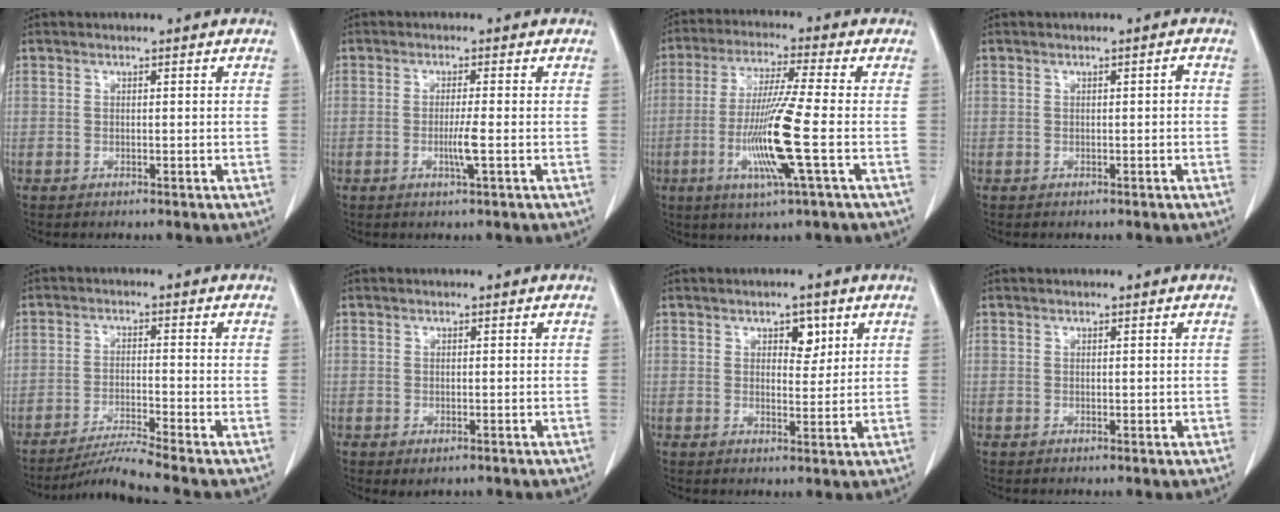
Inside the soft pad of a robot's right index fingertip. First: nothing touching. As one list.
[{"total": 4.6, "force": [-1.4, -0.7, 4.3], "torque": [-0.082, -0.009, -0.028]}, {"total": 11.9, "force": [-3.0, -1.0, 11.4], "torque": [-0.229, -0.019, -0.063]}, {"total": 0.8, "force": [-0.1, 0.2, 0.8], "torque": [-0.008, 0.002, -0.001]}, {"total": 5.6, "force": [-4.8, -2.5, 1.5], "torque": [-0.031, -0.024, -0.090]}, {"total": 1.4, "force": [-0.7, 0.7, 1.0], "torque": [-0.013, -0.003, -0.002]}, {"total": 3.4, "force": [1.7, 1.9, 2.4], "torque": [-0.028, 0.002, 0.024]}, {"total": 0.5, "force": [0.0, 0.3, 0.4], "torque": [-0.005, 0.000, 0.003]}]